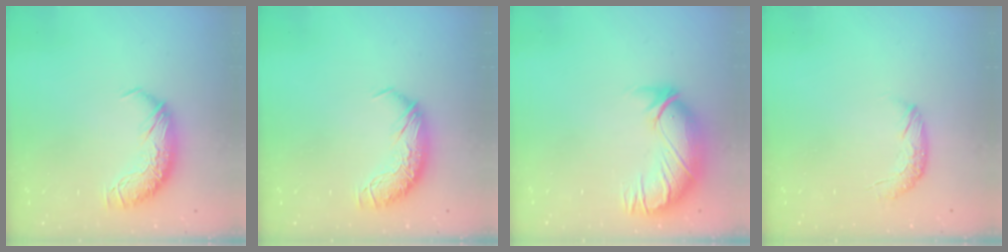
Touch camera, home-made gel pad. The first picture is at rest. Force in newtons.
{"total": 0.0}
{"total": 3.0, "press": 0.3, "slide": 3.0}
{"total": 4.9, "press": 4.8, "slide": 1.0}